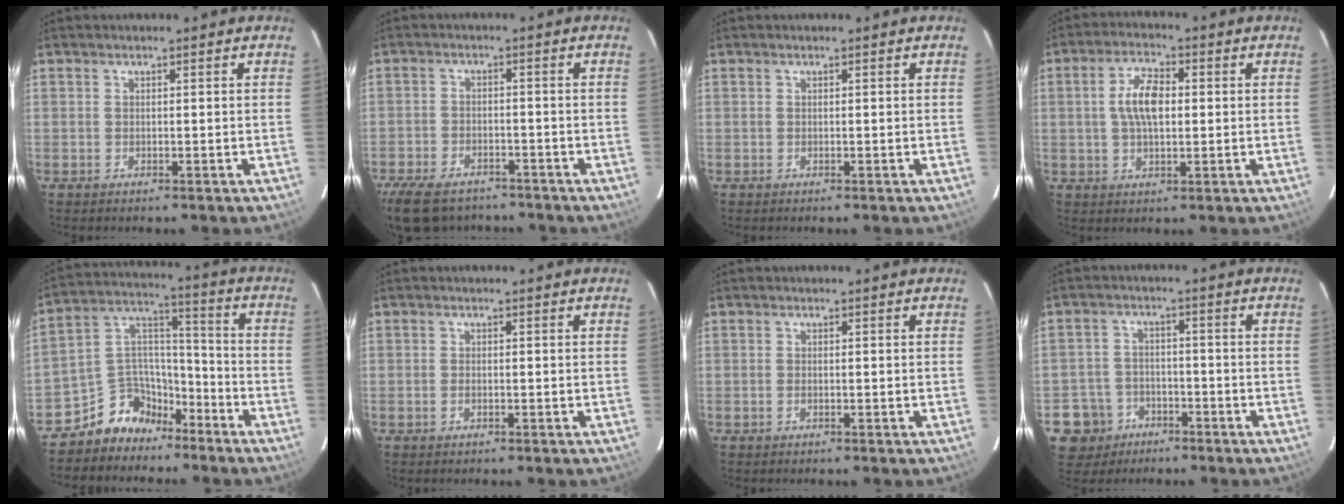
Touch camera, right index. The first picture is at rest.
{"total": 13.3, "force": [-10.0, 6.5, 5.9], "torque": [-0.150, -0.014, -0.161]}
{"total": 0.0}
{"total": 7.4, "force": [0.8, 3.5, 6.4], "torque": [-0.120, 0.012, 0.016]}
{"total": 10.3, "force": [-7.3, 6.9, 2.1], "torque": [-0.050, 0.067, -0.130]}
{"total": 1.0, "force": [-0.4, 0.6, 0.7], "torque": [-0.013, 0.000, -0.008]}
{"total": 0.5, "force": [-0.2, 0.3, 0.4], "torque": [-0.005, 0.000, -0.004]}
{"total": 8.1, "force": [-4.1, 6.9, 1.1], "torque": [-0.047, 0.026, -0.060]}